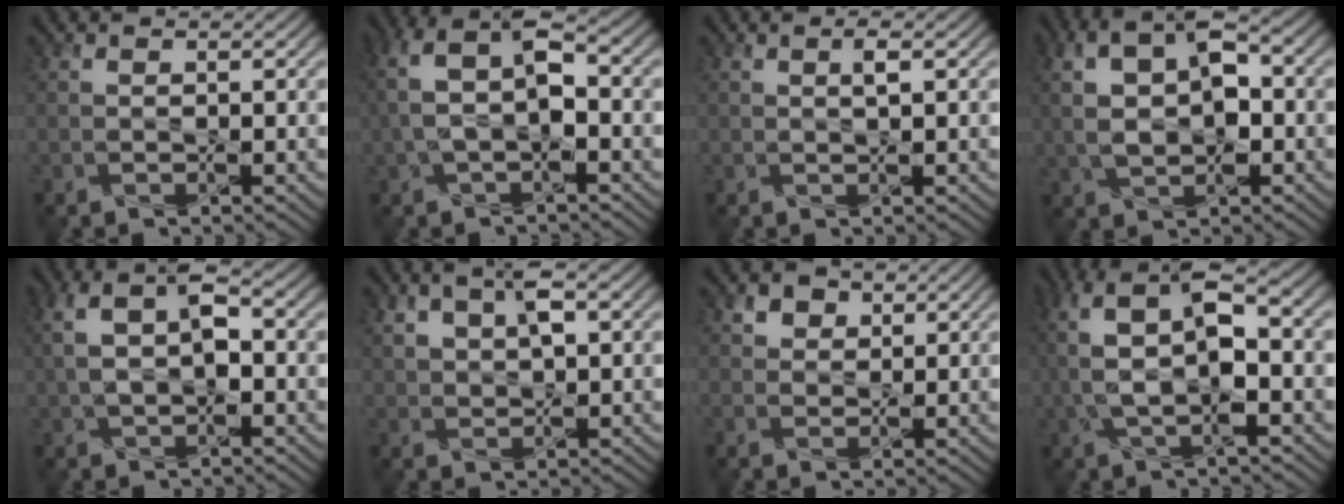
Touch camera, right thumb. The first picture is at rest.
{"total": 7.6, "force": [0.0, 3.8, 6.6], "torque": [-0.154, 0.016, -0.006]}
{"total": 1.3, "force": [0.5, 0.2, 1.2], "torque": [-0.023, 0.002, 0.009]}
{"total": 9.0, "force": [0.8, 5.0, 7.5], "torque": [-0.155, 0.007, 0.009]}
{"total": 7.2, "force": [0.7, 3.9, 6.0], "torque": [-0.134, 0.009, 0.008]}
{"total": 5.4, "force": [2.0, 2.8, 4.2], "torque": [-0.093, 0.006, 0.038]}
{"total": 3.0, "force": [1.5, 2.2, 1.3], "torque": [-0.028, 0.001, 0.024]}
{"total": 10.1, "force": [0.9, 4.1, 9.2], "torque": [-0.206, 0.011, 0.012]}